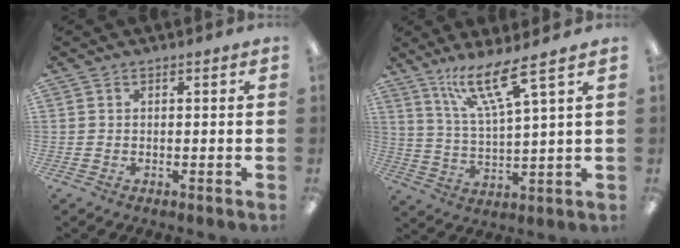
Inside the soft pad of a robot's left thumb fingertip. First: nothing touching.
{"total": 12.1, "force": [8.2, 1.6, 8.6], "torque": [-0.171, -0.034, 0.140]}